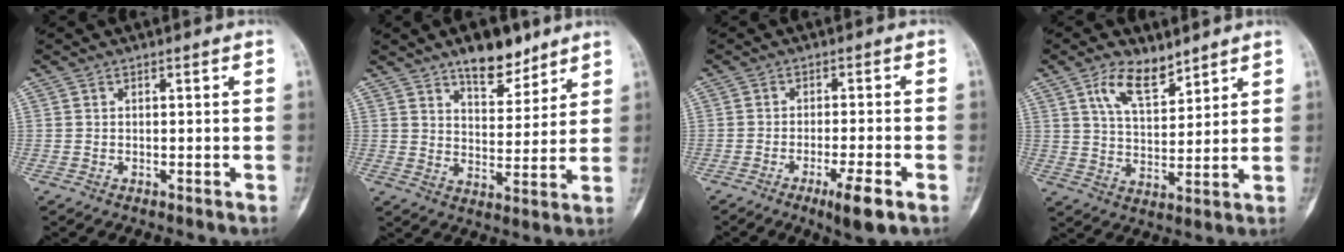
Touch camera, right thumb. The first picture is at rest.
{"total": 10.0, "force": [7.2, 4.6, 5.2], "torque": [-0.046, -0.046, 0.113]}
{"total": 6.4, "force": [-3.4, 0.8, 5.4], "torque": [-0.092, 0.001, -0.055]}
{"total": 8.8, "force": [5.6, 4.0, 5.4], "torque": [-0.080, -0.033, 0.106]}